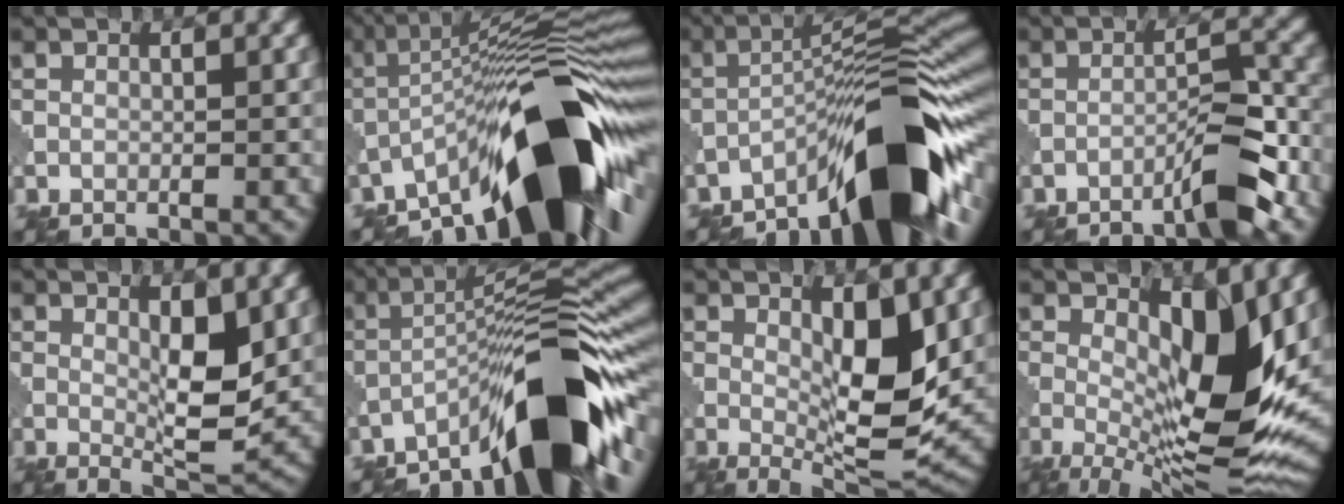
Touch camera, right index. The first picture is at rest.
{"total": 15.2, "force": [-7.1, 3.9, 12.8], "torque": [-0.190, 0.021, -0.119]}
{"total": 12.8, "force": [-7.7, 2.5, 9.9], "torque": [-0.134, 0.017, -0.129]}
{"total": 4.0, "force": [-3.0, 0.3, 2.6], "torque": [-0.040, 0.016, -0.051]}
{"total": 4.9, "force": [1.1, 1.4, 4.5], "torque": [-0.073, -0.010, 0.025]}
{"total": 12.5, "force": [-7.4, 2.7, 9.8], "torque": [-0.131, 0.022, -0.126]}
{"total": 7.4, "force": [1.2, 2.4, 6.9], "torque": [-0.105, -0.011, 0.029]}
{"total": 11.1, "force": [1.7, 4.1, 10.2], "torque": [-0.164, -0.014, 0.034]}